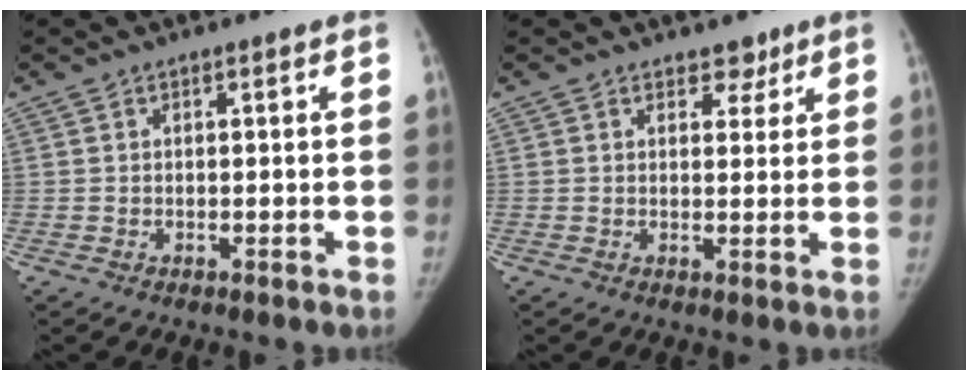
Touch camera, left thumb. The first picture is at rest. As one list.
[{"total": 3.0, "force": [2.2, 2.0, 0.7], "torque": [0.015, -0.012, 0.028]}]